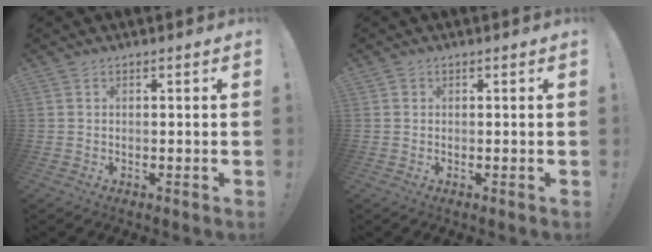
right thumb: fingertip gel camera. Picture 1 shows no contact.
{"total": 0.7, "force": [0.2, 0.7, 0.1], "torque": [0.002, 0.002, 0.004]}